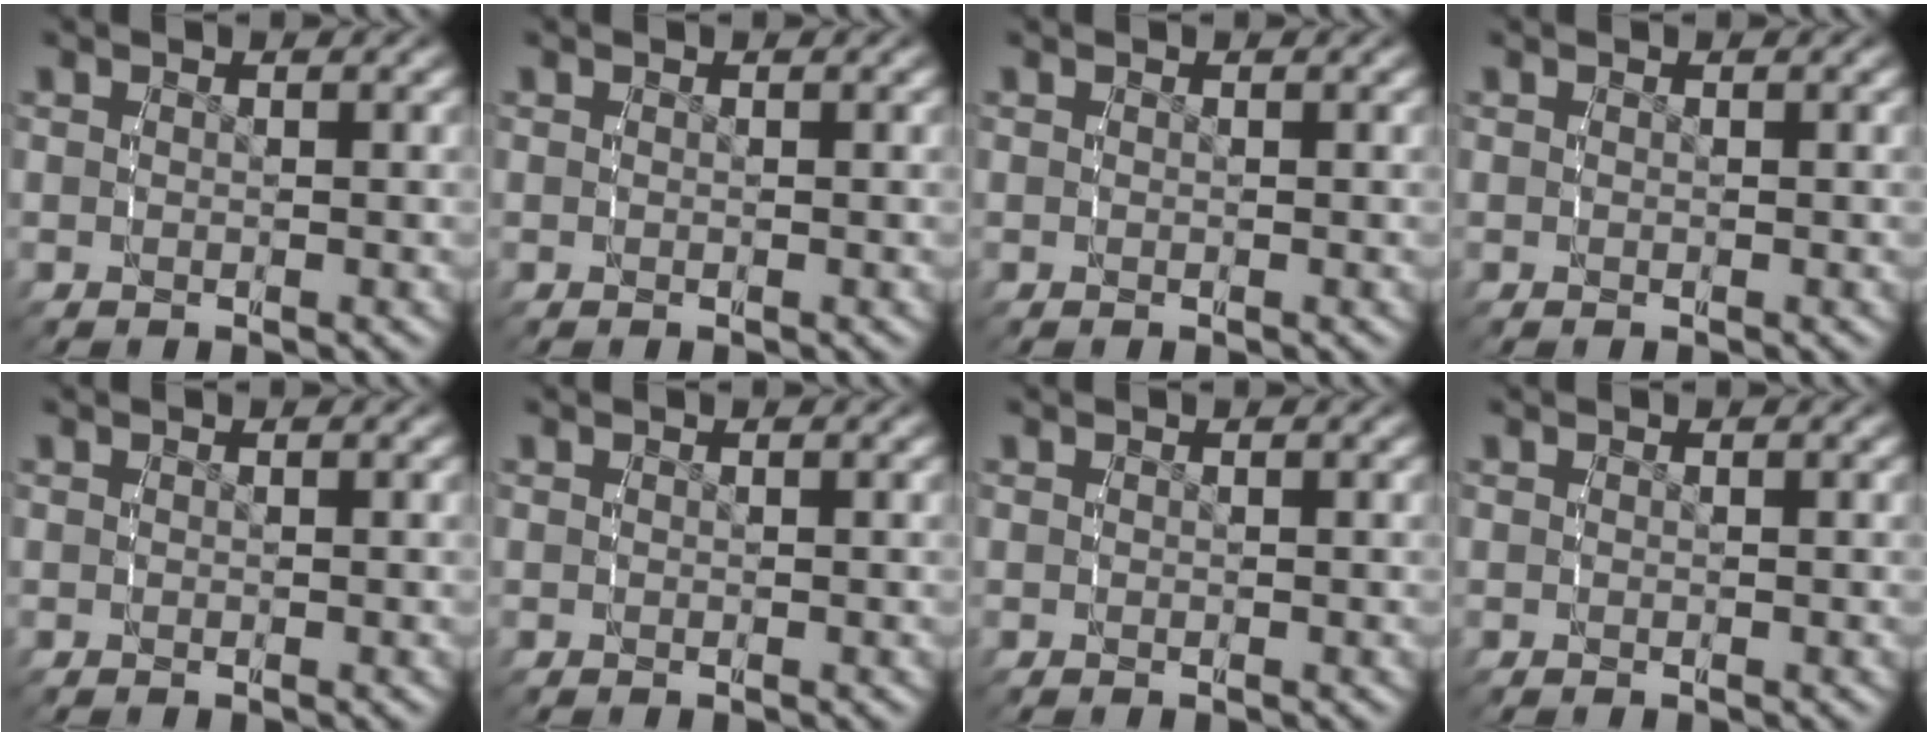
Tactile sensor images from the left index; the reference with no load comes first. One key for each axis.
{"total": 0.0}
{"total": 0.0}
{"total": 0.0}
{"total": 0.0}
{"total": 0.0}
{"total": 0.0}
{"total": 0.0}